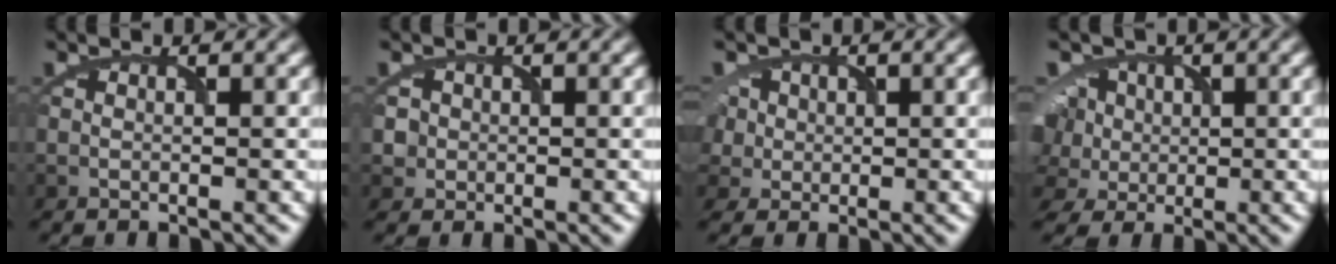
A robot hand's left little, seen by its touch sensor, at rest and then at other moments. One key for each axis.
{"total": 1.2, "fx": 0.0, "fy": 1.2, "fz": -0.2, "tx": 0.012, "ty": 0.000, "tz": 0.011}
{"total": 4.6, "fx": 0.6, "fy": 4.0, "fz": 2.2, "tx": -0.053, "ty": 0.028, "tz": 0.008}
{"total": 7.1, "fx": 0.0, "fy": 6.0, "fz": 3.8, "tx": -0.079, "ty": 0.023, "tz": -0.020}